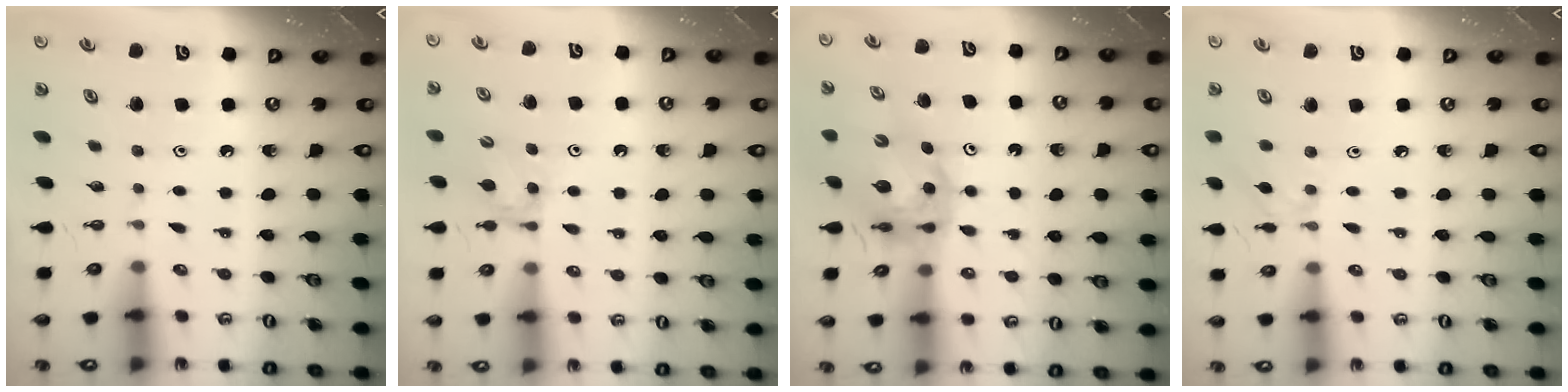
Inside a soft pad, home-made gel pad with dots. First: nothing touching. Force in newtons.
{"total": 5.4, "press": 5.4, "slide": 0.6}
{"total": 9.5, "press": 9.4, "slide": 1.4}
{"total": 3.4, "press": 3.4, "slide": 0.4}